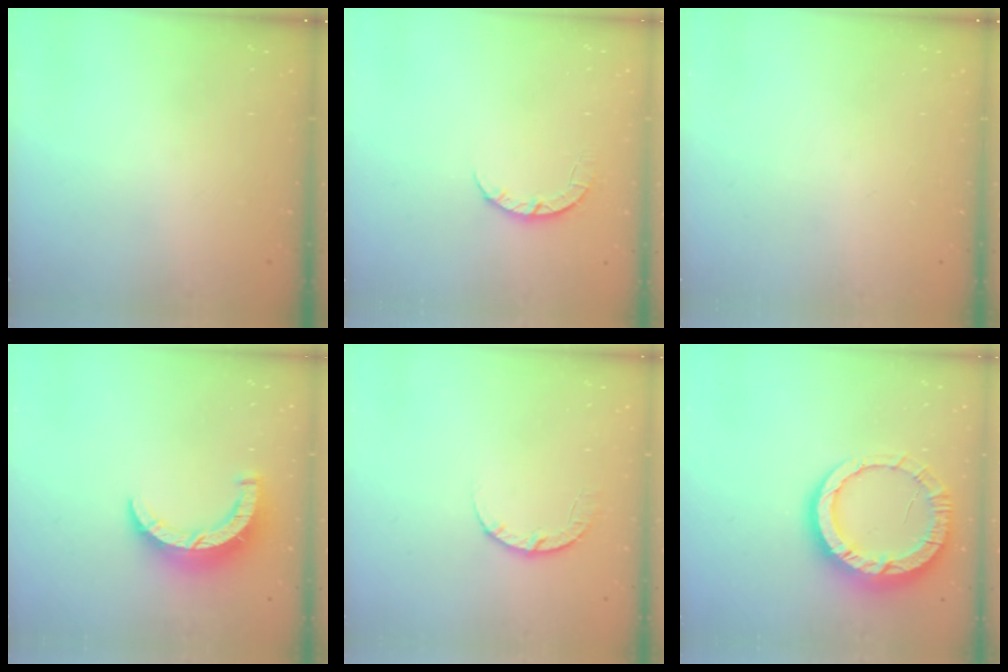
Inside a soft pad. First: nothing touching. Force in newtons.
{"total": 4.0, "press": 4.0, "slide": 0.5}
{"total": 0.0}
{"total": 10.4, "press": 10.3, "slide": 0.7}
{"total": 4.6, "press": 4.5, "slide": 0.7}
{"total": 14.6, "press": 14.5, "slide": 1.4}